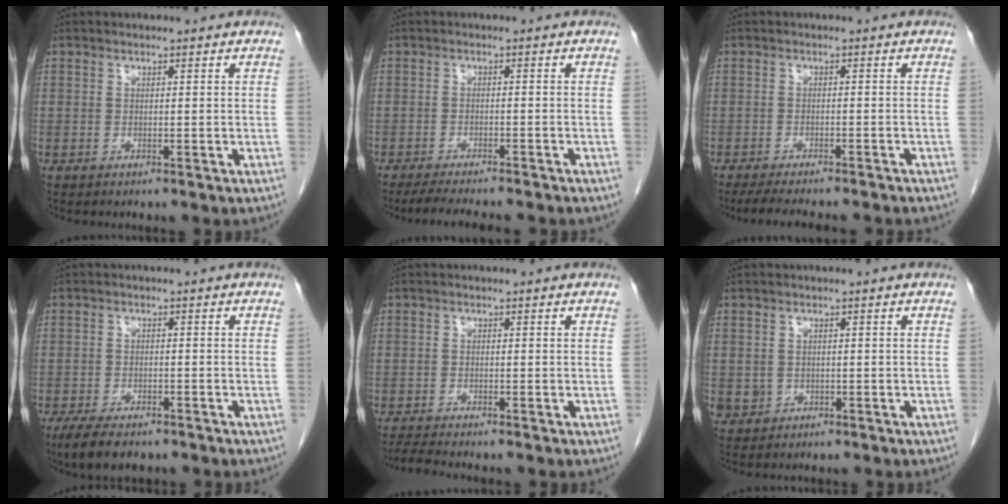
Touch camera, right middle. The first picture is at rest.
{"total": 8.9, "force": [-7.7, 1.1, 4.4], "torque": [-0.060, -0.012, -0.111]}
{"total": 11.0, "force": [-9.7, 1.5, 5.1], "torque": [-0.066, -0.014, -0.128]}
{"total": 6.2, "force": [-4.6, 2.2, 3.5], "torque": [-0.060, -0.009, -0.073]}
{"total": 2.7, "force": [-2.5, -0.6, 0.8], "torque": [-0.022, -0.013, -0.047]}
{"total": 2.2, "force": [-0.2, 2.2, 0.4], "torque": [-0.004, 0.004, 0.006]}